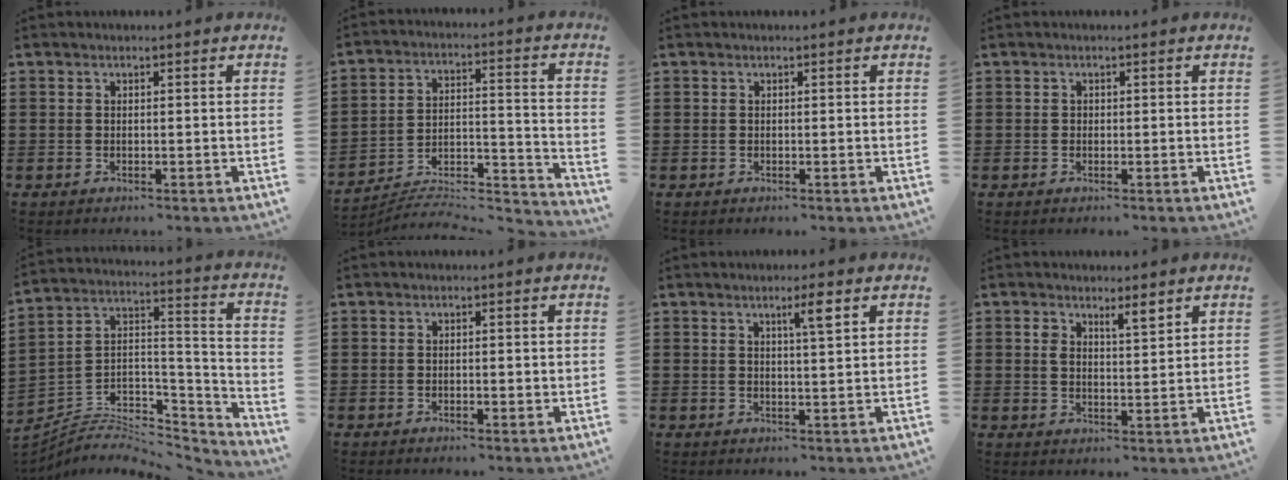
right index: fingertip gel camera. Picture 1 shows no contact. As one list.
[{"total": 6.3, "force": [-5.7, 1.7, 2.0], "torque": [-0.028, 0.002, -0.112]}, {"total": 0.0}, {"total": 0.0}, {"total": 4.9, "force": [-3.8, 2.8, 1.2], "torque": [-0.031, -0.003, -0.077]}, {"total": 0.7, "force": [-0.2, 0.3, 0.6], "torque": [-0.011, 0.000, -0.003]}, {"total": 3.3, "force": [1.9, 0.0, 2.8], "torque": [-0.043, -0.008, 0.026]}, {"total": 3.4, "force": [2.3, 0.9, 2.3], "torque": [-0.041, 0.000, 0.039]}]